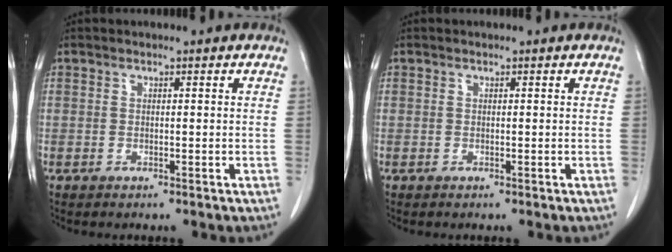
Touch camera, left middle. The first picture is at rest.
{"total": 0.0}